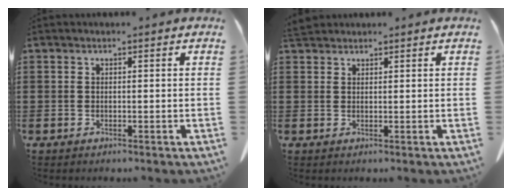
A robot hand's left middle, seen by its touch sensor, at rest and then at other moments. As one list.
[{"total": 2.0, "force": [1.8, 0.6, 0.7], "torque": [-0.020, 0.003, 0.036]}]